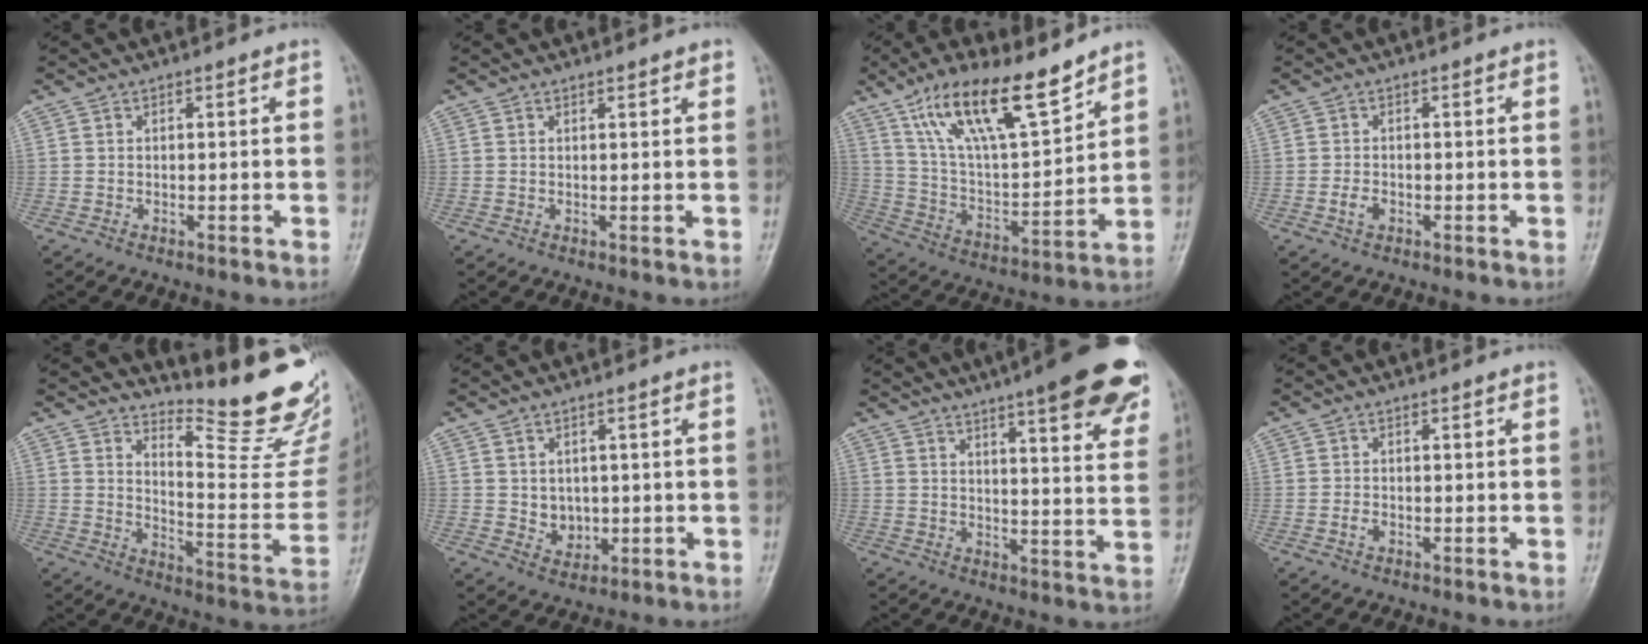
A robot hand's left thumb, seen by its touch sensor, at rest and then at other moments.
{"total": 1.4, "force": [1.2, 0.1, 0.8], "torque": [-0.008, -0.004, 0.016]}
{"total": 18.4, "force": [12.5, 5.4, 12.4], "torque": [-0.193, -0.056, 0.237]}
{"total": 2.0, "force": [-0.3, 1.2, 1.5], "torque": [-0.022, 0.006, -0.002]}
{"total": 19.2, "force": [16.4, 3.8, 9.2], "torque": [-0.088, -0.171, 0.217]}
{"total": 3.6, "force": [0.5, 3.0, 1.9], "torque": [-0.013, -0.008, 0.019]}
{"total": 21.0, "force": [14.2, 4.0, 15.0], "torque": [-0.172, -0.044, 0.174]}
{"total": 1.2, "force": [0.0, 0.7, 1.0], "torque": [-0.014, 0.006, 0.002]}